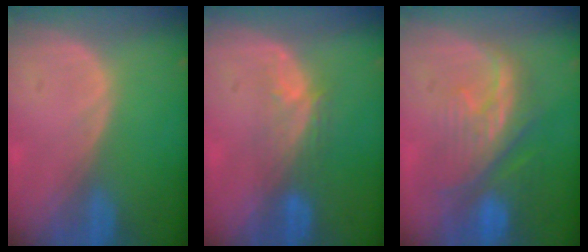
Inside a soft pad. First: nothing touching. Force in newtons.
{"total": 4.0, "press": 3.7, "slide": 1.6}
{"total": 9.8, "press": 9.0, "slide": 4.1}